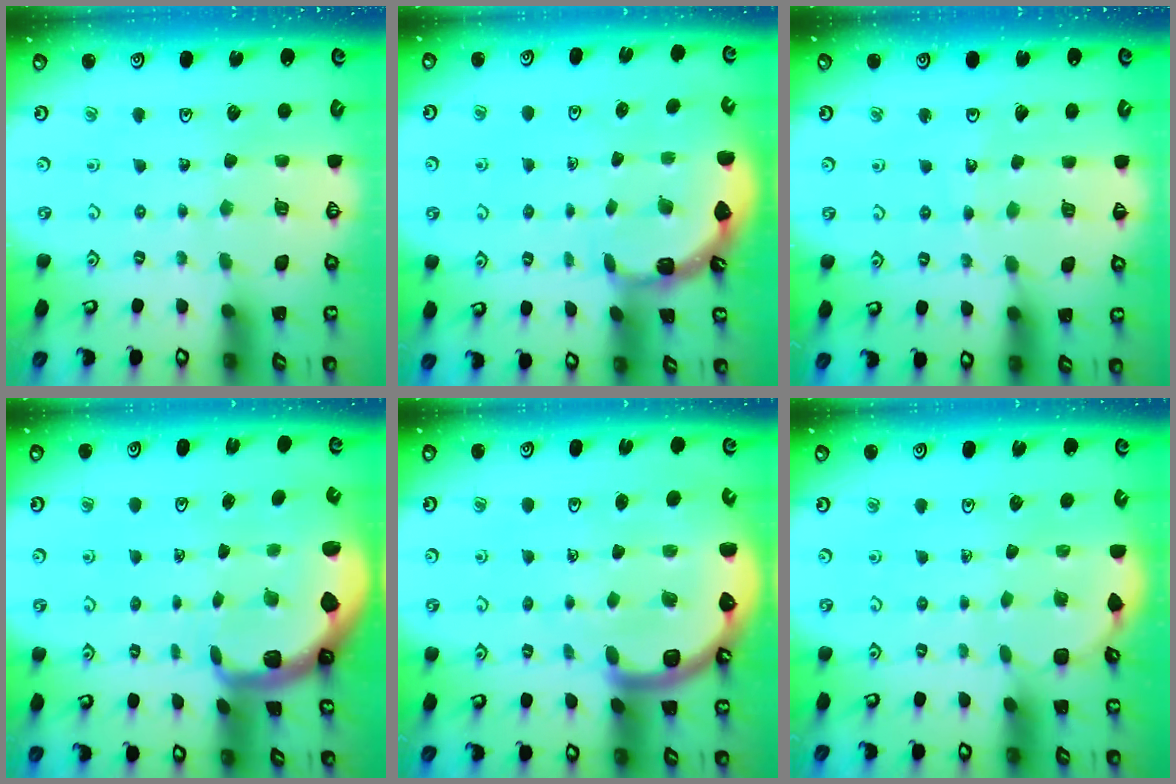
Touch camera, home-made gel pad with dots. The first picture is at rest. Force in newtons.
{"total": 1.7, "press": 1.7, "slide": 0.1}
{"total": 3.1, "press": 3.1, "slide": 0.5}
{"total": 1.9, "press": 1.8, "slide": 0.5}
{"total": 9.2, "press": 8.9, "slide": 2.2}
{"total": 2.4, "press": 2.0, "slide": 1.3}